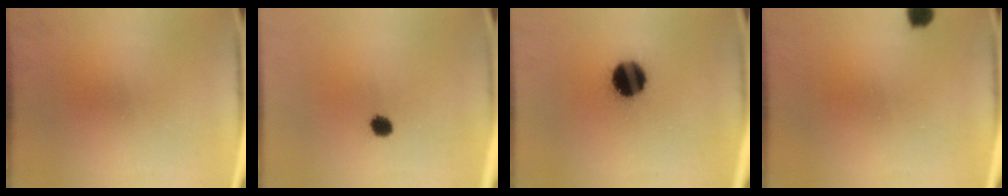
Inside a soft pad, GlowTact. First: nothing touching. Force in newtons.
{"total": 2.8}
{"total": 11.5}
{"total": 2.2}